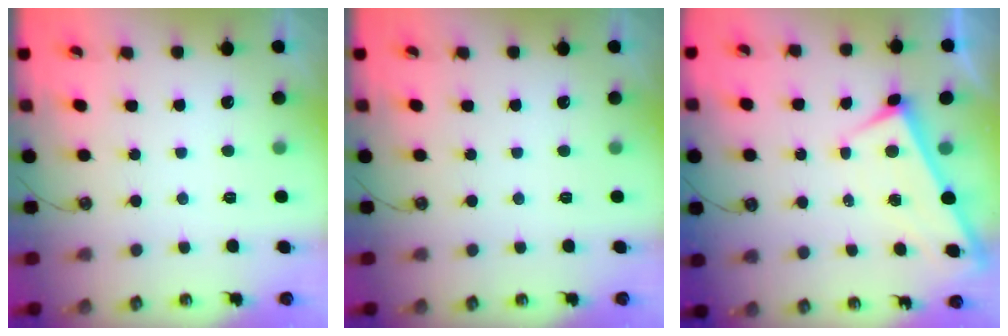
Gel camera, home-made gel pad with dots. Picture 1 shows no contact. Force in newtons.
{"total": 0.0}
{"total": 1.3, "press": 1.2, "slide": 0.3}